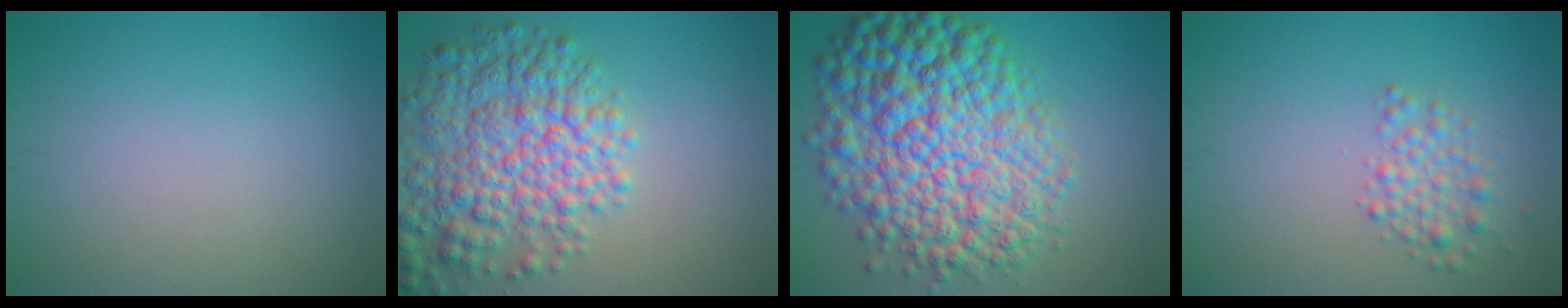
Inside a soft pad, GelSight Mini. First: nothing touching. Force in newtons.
{"total": 8.1, "press": 8.1, "slide": 0.4}
{"total": 13.1, "press": 13.1, "slide": 0.2}
{"total": 2.3, "press": 2.3, "slide": 0.1}